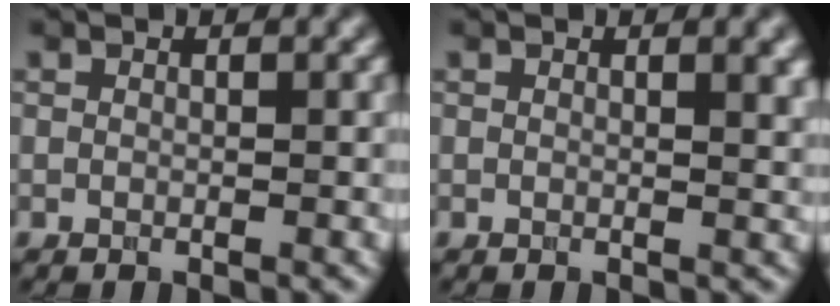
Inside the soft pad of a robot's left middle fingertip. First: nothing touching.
{"total": 2.4, "force": [1.0, 0.9, 2.0], "torque": [-0.012, 0.003, 0.012]}